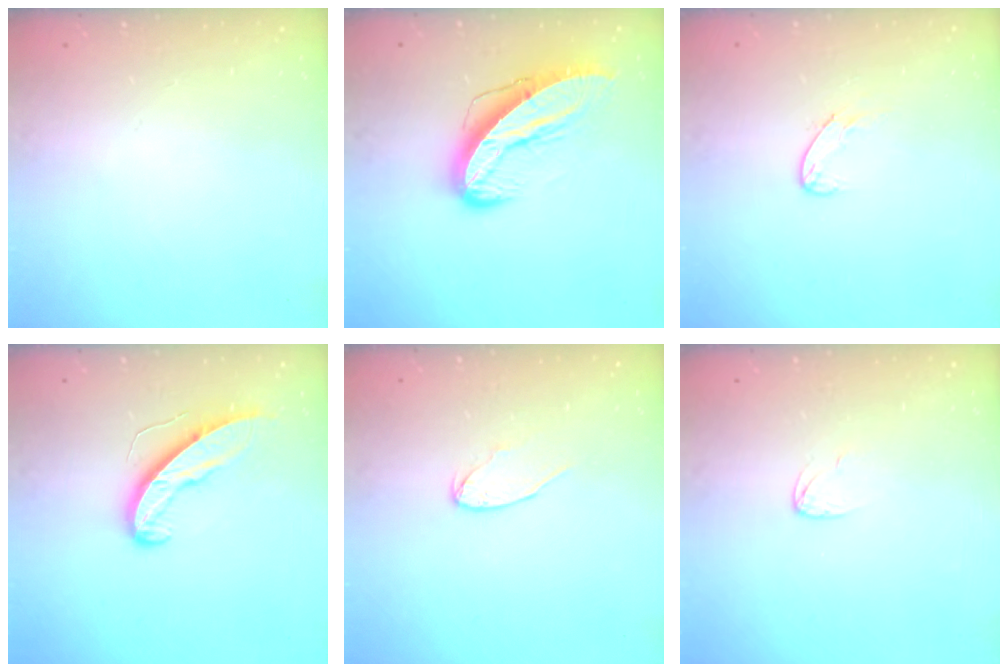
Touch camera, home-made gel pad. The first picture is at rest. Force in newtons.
{"total": 11.3, "press": 11.3, "slide": 1.2}
{"total": 6.4, "press": 6.3, "slide": 0.6}
{"total": 9.2, "press": 9.2, "slide": 0.5}
{"total": 4.8, "press": 4.8, "slide": 0.3}
{"total": 4.2, "press": 4.2, "slide": 0.2}